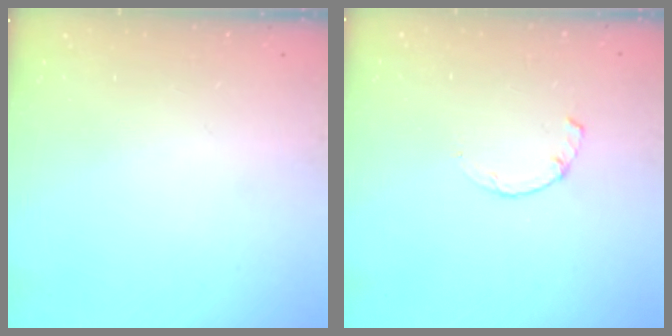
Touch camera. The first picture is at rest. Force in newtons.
{"total": 1.7, "press": 1.7, "slide": 0.3}